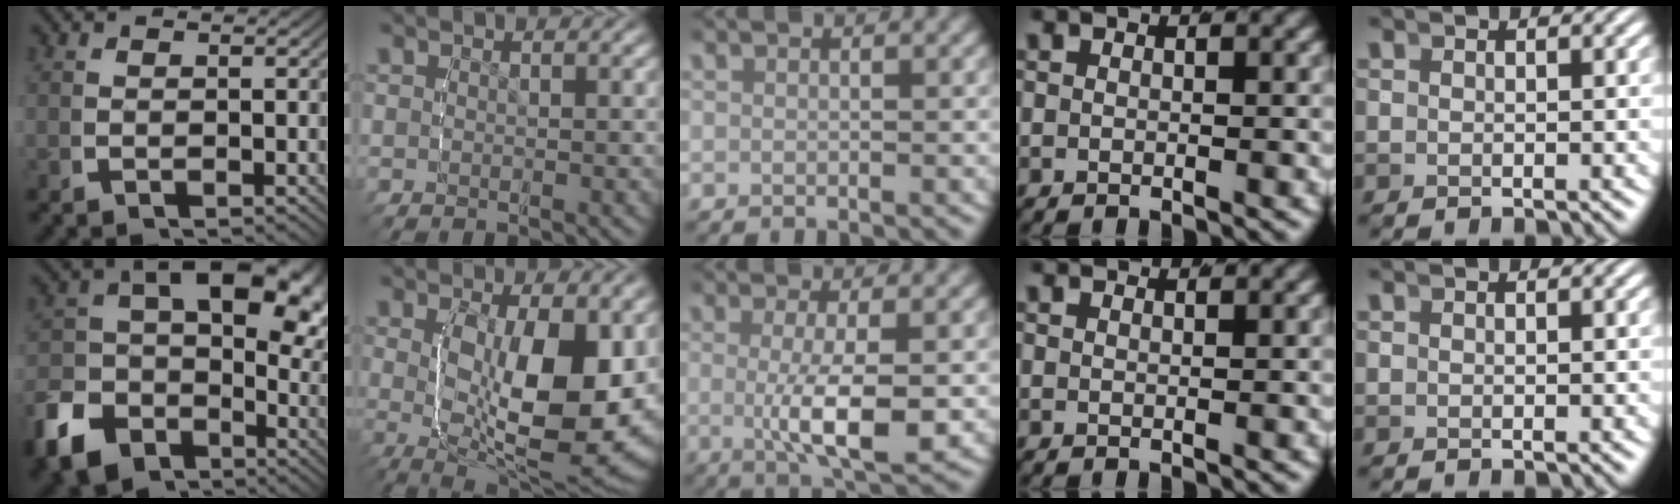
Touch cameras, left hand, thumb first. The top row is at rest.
{"thumb": {"total": 13.3, "force": [-3.2, 9.6, 8.7], "torque": [-0.143, -0.021, -0.052]}, "index": {"total": 12.7, "force": [-1.4, 6.5, 10.8], "torque": [-0.196, -0.044, -0.005]}, "middle": {"total": 5.7, "force": [-0.5, 1.6, 5.5], "torque": [-0.098, -0.017, -0.001]}, "ring": {"total": 1.4, "force": [1.3, -0.5, 0.2], "torque": [0.008, -0.001, 0.021]}}